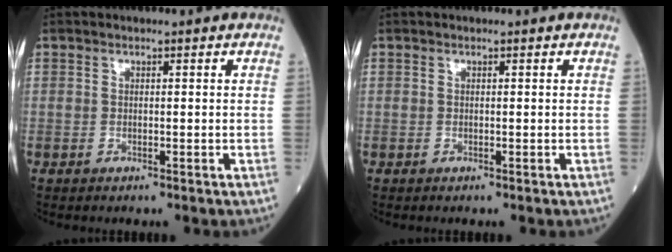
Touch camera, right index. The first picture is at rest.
{"total": 0.0}